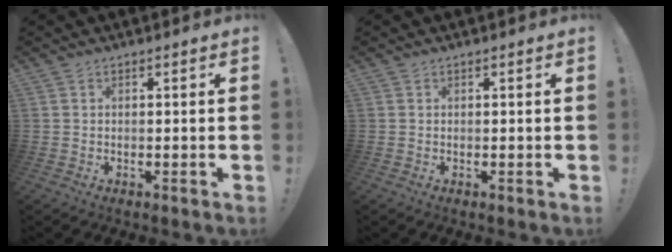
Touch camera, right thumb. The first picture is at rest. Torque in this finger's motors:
{"motor_torque": [0.20, 0.15, 0.17, -0.04, -0.01]}